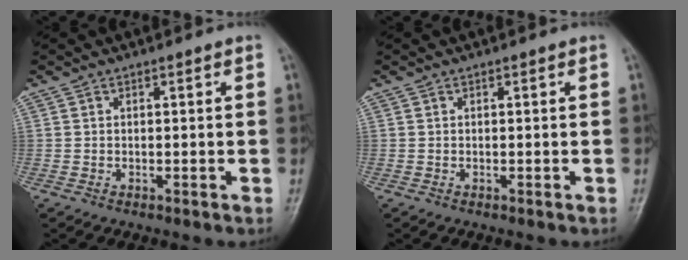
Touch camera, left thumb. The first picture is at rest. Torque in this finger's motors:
{"motor_torque": [0.00, 0.00, 0.01, -0.01, 0.00]}